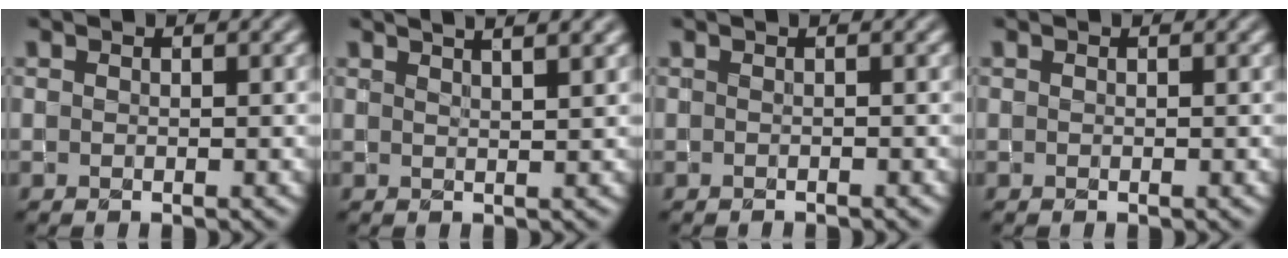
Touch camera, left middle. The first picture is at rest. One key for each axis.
{"total": 5.4, "fx": 3.7, "fy": 2.0, "fz": 3.4, "tx": -0.014, "ty": 0.036, "tz": 0.019}
{"total": 0.8, "fx": -0.6, "fy": 0.1, "fz": 0.5, "tx": -0.008, "ty": -0.006, "tz": -0.010}
{"total": 0.0}